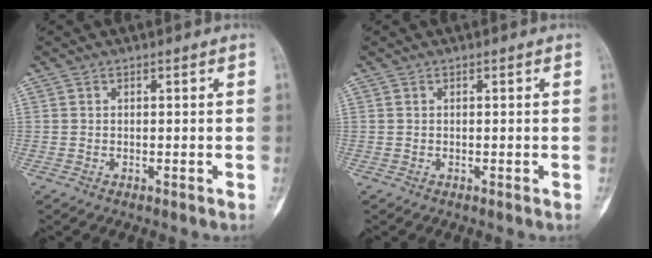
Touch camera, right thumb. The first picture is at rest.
{"total": 0.0}